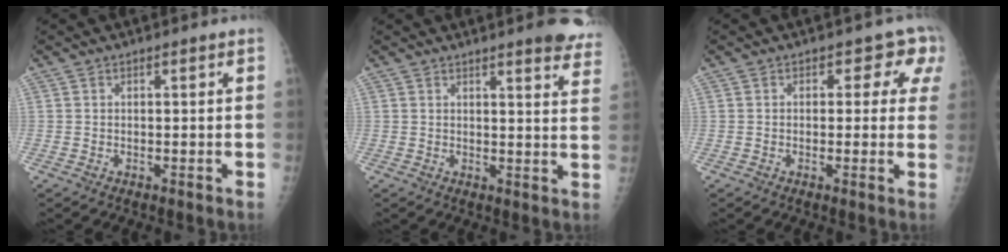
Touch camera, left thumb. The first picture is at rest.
{"total": 9.4, "force": [7.6, 1.5, 5.3], "torque": [-0.037, -0.036, 0.068]}
{"total": 5.0, "force": [2.0, 3.4, 3.0], "torque": [0.011, -0.001, 0.010]}